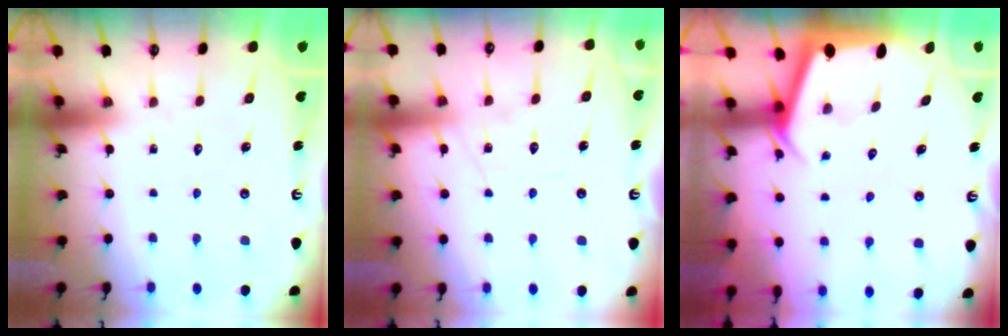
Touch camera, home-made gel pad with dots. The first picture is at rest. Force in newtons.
{"total": 8.9, "press": 8.9, "slide": 0.9}
{"total": 2.5, "press": 2.5, "slide": 0.2}